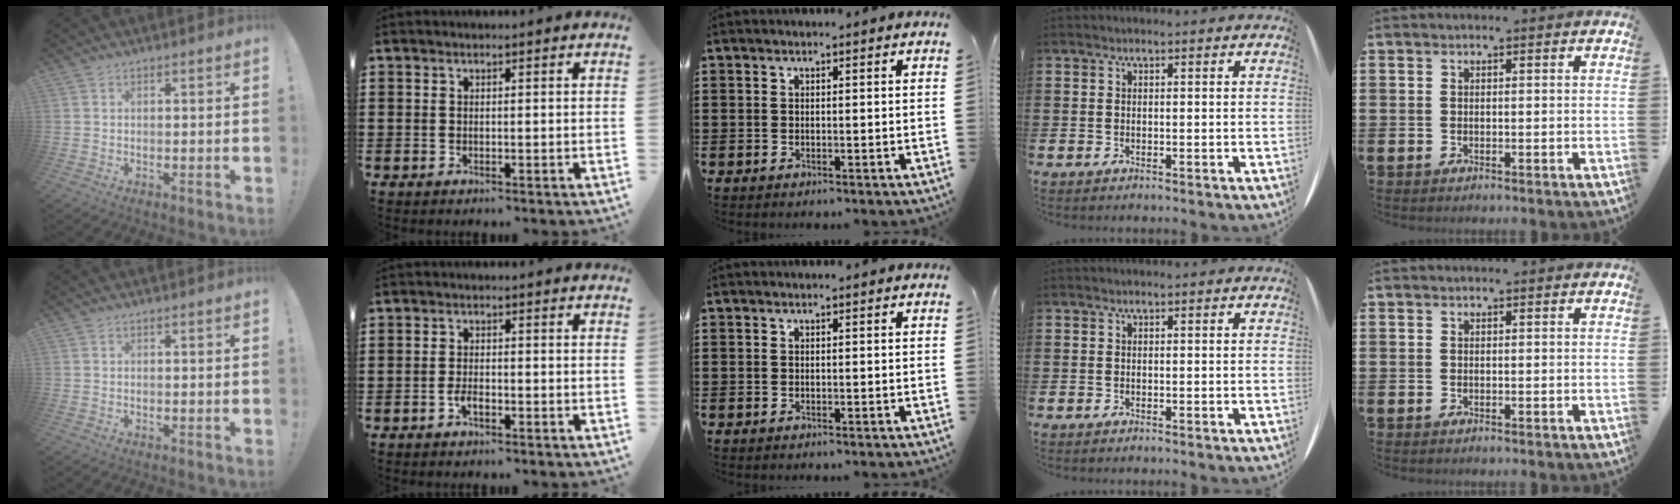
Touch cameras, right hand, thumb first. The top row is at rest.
{"index": {"total": 2.2, "force": [-1.1, 0.7, 1.7], "torque": [-0.038, -0.003, -0.023]}}